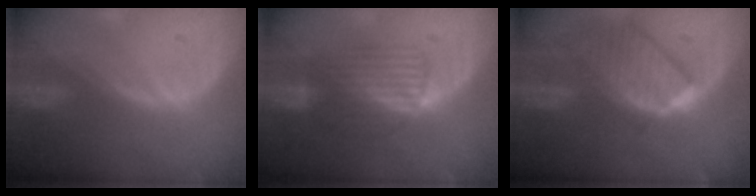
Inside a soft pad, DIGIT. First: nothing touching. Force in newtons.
{"total": 6.5, "press": 6.4, "slide": 1.0}
{"total": 9.9, "press": 8.6, "slide": 4.8}